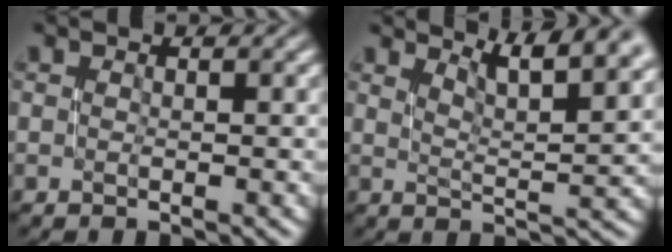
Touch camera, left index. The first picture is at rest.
{"total": 7.4, "force": [5.1, 1.8, 5.0], "torque": [-0.052, 0.014, 0.070]}